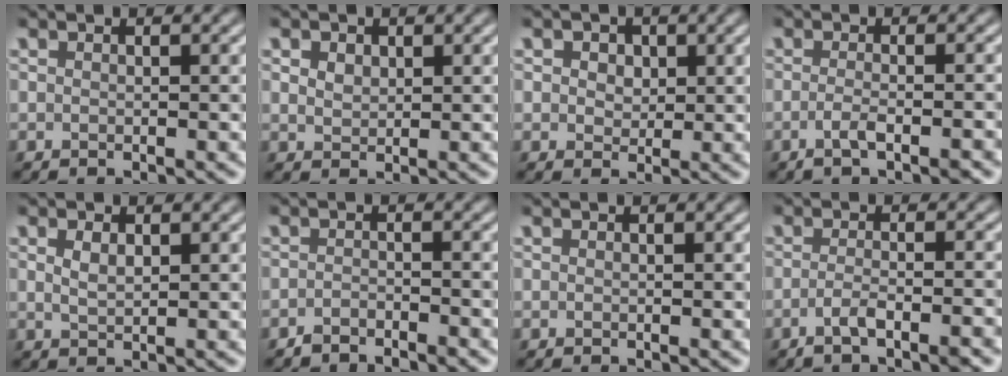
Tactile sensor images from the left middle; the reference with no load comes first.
{"total": 1.8, "force": [1.0, 1.2, 0.9], "torque": [-0.015, 0.005, 0.012]}
{"total": 2.2, "force": [0.9, 1.6, 1.2], "torque": [-0.018, 0.004, 0.004]}
{"total": 3.0, "force": [-1.4, 0.9, 2.4], "torque": [-0.032, 0.001, -0.033]}
{"total": 1.6, "force": [0.7, 0.7, 1.2], "torque": [-0.027, -0.001, 0.016]}
{"total": 1.5, "force": [-1.4, 0.3, 0.4], "torque": [-0.006, 0.001, -0.030]}
{"total": 0.0}
{"total": 3.2, "force": [-1.8, 0.8, 2.5], "torque": [-0.036, 0.002, -0.042]}